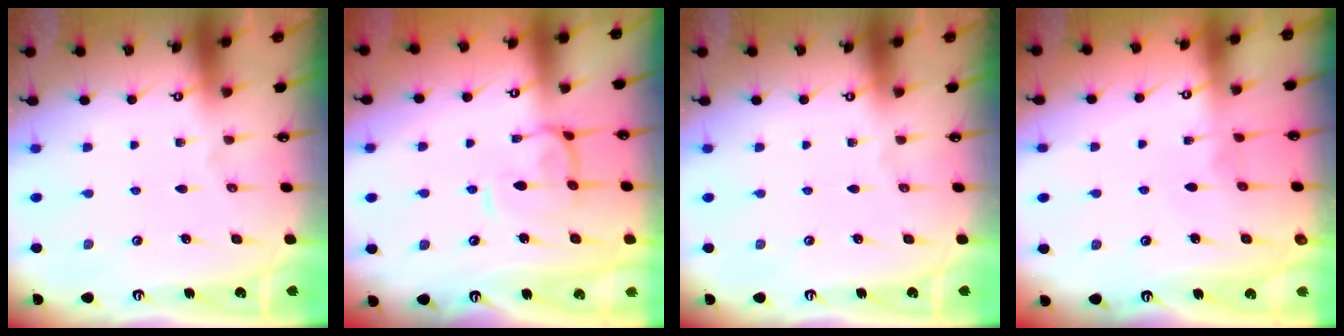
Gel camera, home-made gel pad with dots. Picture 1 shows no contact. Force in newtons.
{"total": 2.9, "press": 2.8, "slide": 0.8}
{"total": 0.0}
{"total": 2.3, "press": 2.3, "slide": 0.3}